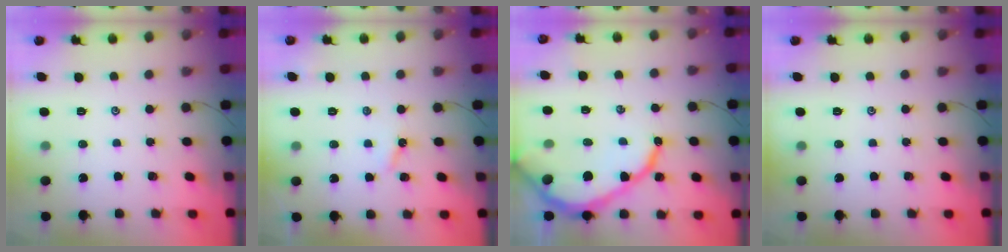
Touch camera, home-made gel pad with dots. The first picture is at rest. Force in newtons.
{"total": 3.2, "press": 3.2, "slide": 0.3}
{"total": 13.2, "press": 13.2, "slide": 1.2}
{"total": 0.0}